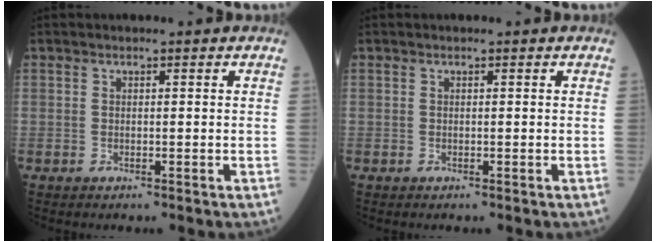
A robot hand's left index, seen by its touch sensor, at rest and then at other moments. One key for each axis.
{"total": 0.0}